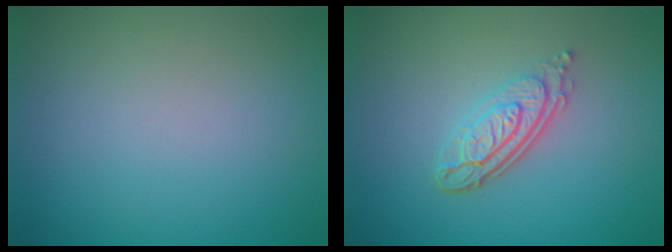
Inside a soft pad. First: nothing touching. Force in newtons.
{"total": 4.2, "press": 3.0, "slide": 3.0}